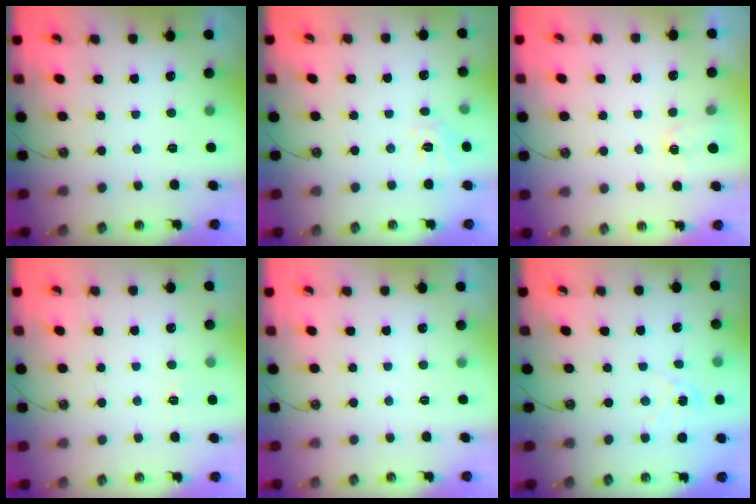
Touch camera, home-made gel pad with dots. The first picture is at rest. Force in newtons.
{"total": 7.8, "press": 7.8, "slide": 0.7}
{"total": 1.8, "press": 1.8, "slide": 0.3}
{"total": 4.0, "press": 4.0, "slide": 0.4}
{"total": 0.0}
{"total": 1.2, "press": 1.1, "slide": 0.2}